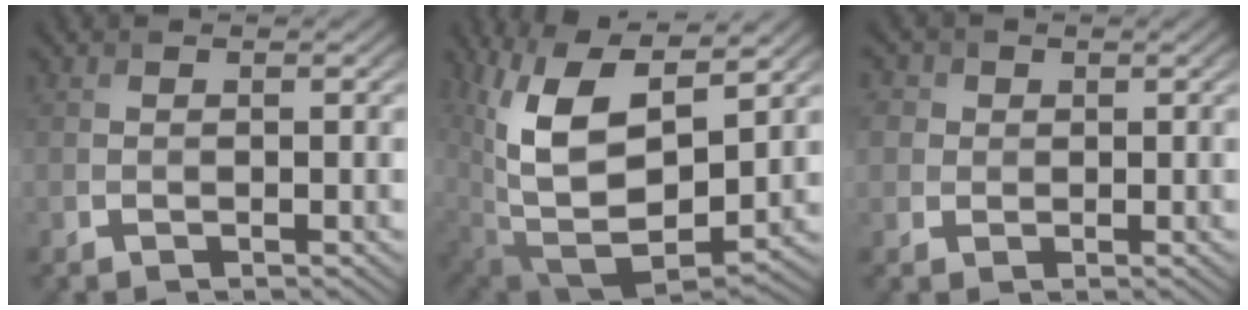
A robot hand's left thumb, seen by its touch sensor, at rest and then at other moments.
{"total": 15.5, "force": [5.4, 8.0, 12.1], "torque": [-0.242, -0.006, 0.114]}
{"total": 3.8, "force": [1.3, 3.3, 1.2], "torque": [-0.045, 0.002, 0.015]}